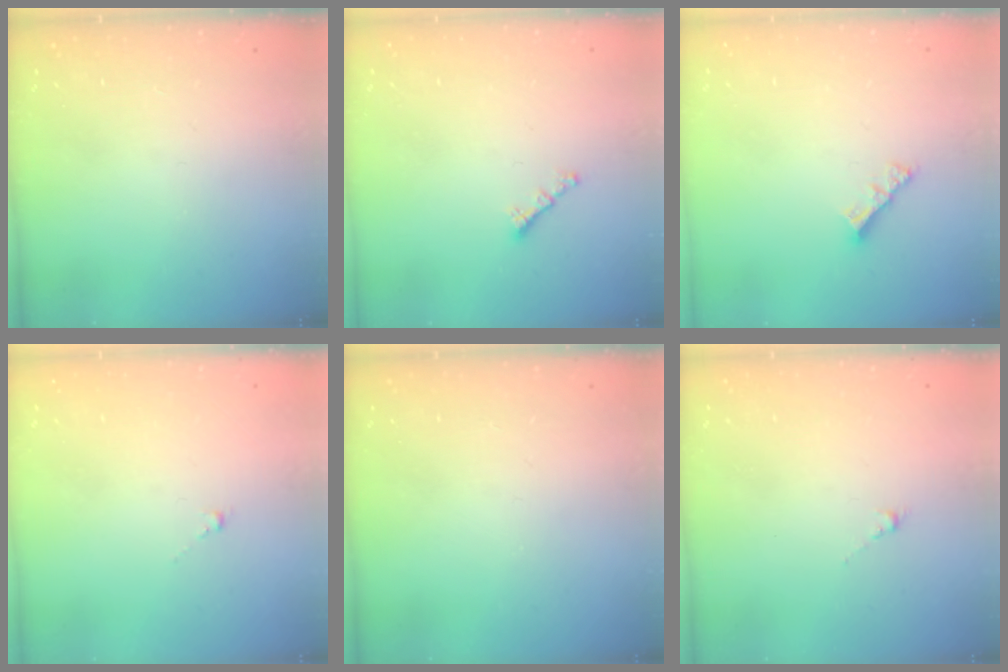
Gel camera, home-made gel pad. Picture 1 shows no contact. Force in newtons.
{"total": 0.6, "press": 0.5, "slide": 0.4}
{"total": 3.5, "press": 3.5, "slide": 0.2}
{"total": 0.5, "press": 0.3, "slide": 0.4}
{"total": 0.0}
{"total": 0.5, "press": 0.3, "slide": 0.4}